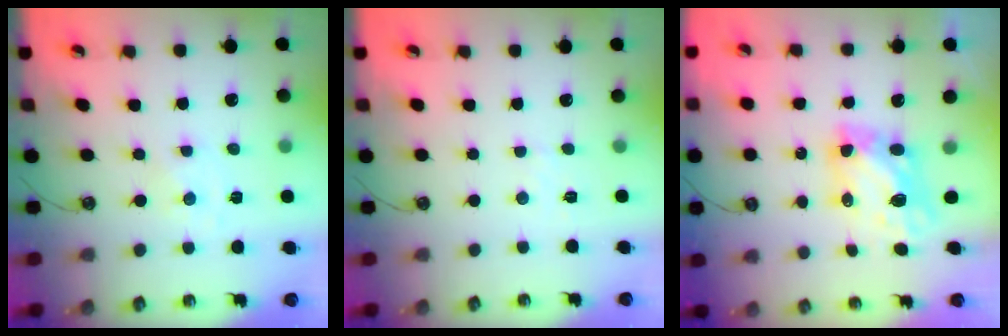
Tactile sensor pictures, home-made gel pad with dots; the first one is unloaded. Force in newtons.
{"total": 2.9, "press": 2.9, "slide": 0.4}
{"total": 6.3, "press": 6.3, "slide": 0.7}